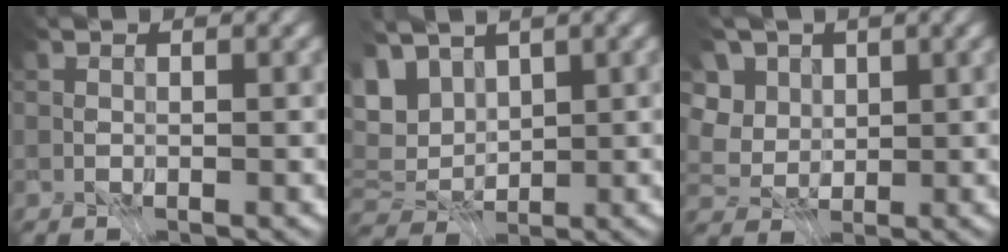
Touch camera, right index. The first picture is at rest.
{"total": 4.1, "force": [1.1, 1.6, 3.6], "torque": [-0.086, 0.004, 0.038]}
{"total": 4.8, "force": [1.6, 3.9, 2.1], "torque": [-0.064, 0.002, 0.029]}